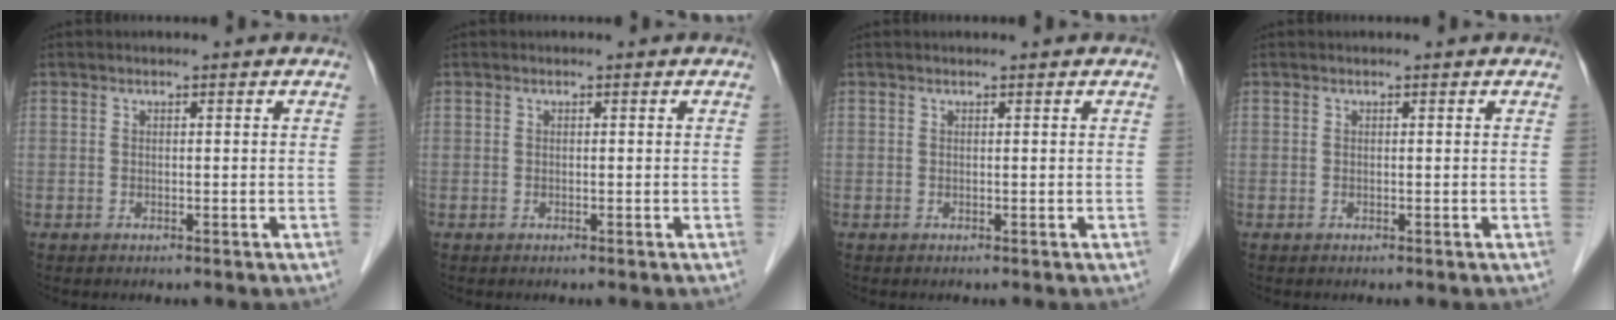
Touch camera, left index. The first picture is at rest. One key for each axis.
{"total": 0.0}
{"total": 0.8, "fx": 0.7, "fy": -0.1, "fz": 0.4, "tx": -0.004, "ty": 0.008, "tz": 0.010}
{"total": 0.0}